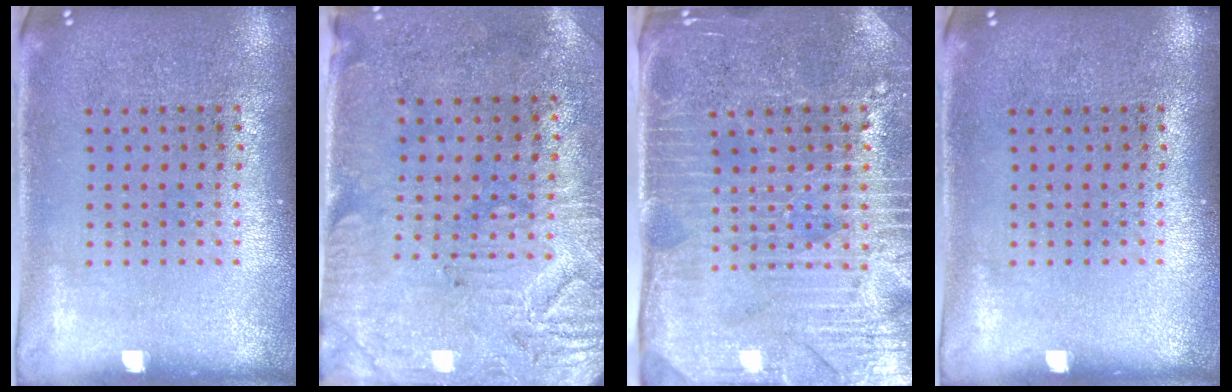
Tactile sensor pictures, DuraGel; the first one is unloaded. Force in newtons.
{"total": 3.0, "press": 2.5, "slide": 1.6}
{"total": 4.3, "press": 3.8, "slide": 2.0}
{"total": 0.0}